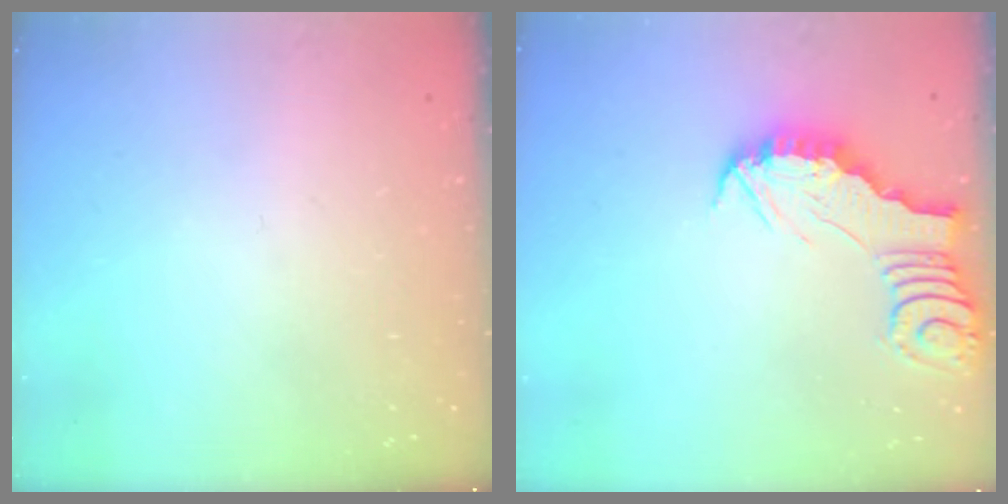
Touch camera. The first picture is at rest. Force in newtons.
{"total": 2.7, "press": 2.7, "slide": 0.2}